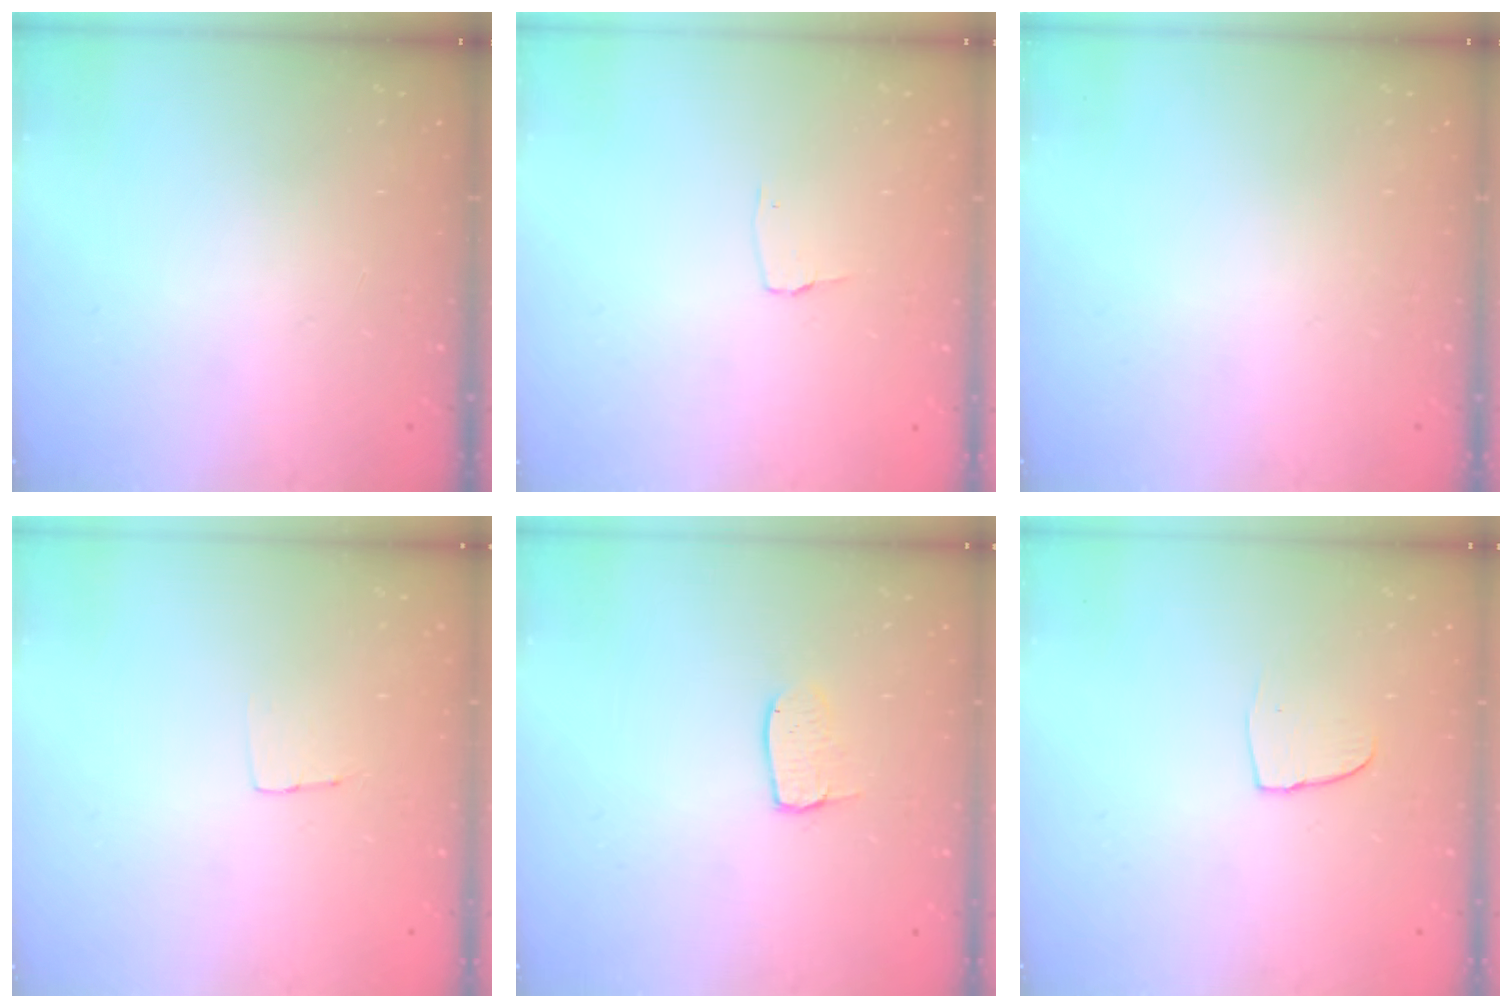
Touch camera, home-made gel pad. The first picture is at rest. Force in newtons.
{"total": 2.7, "press": 2.7, "slide": 0.3}
{"total": 0.0}
{"total": 3.2, "press": 3.2, "slide": 0.2}
{"total": 4.3, "press": 4.3, "slide": 0.2}
{"total": 4.2, "press": 4.2, "slide": 0.3}